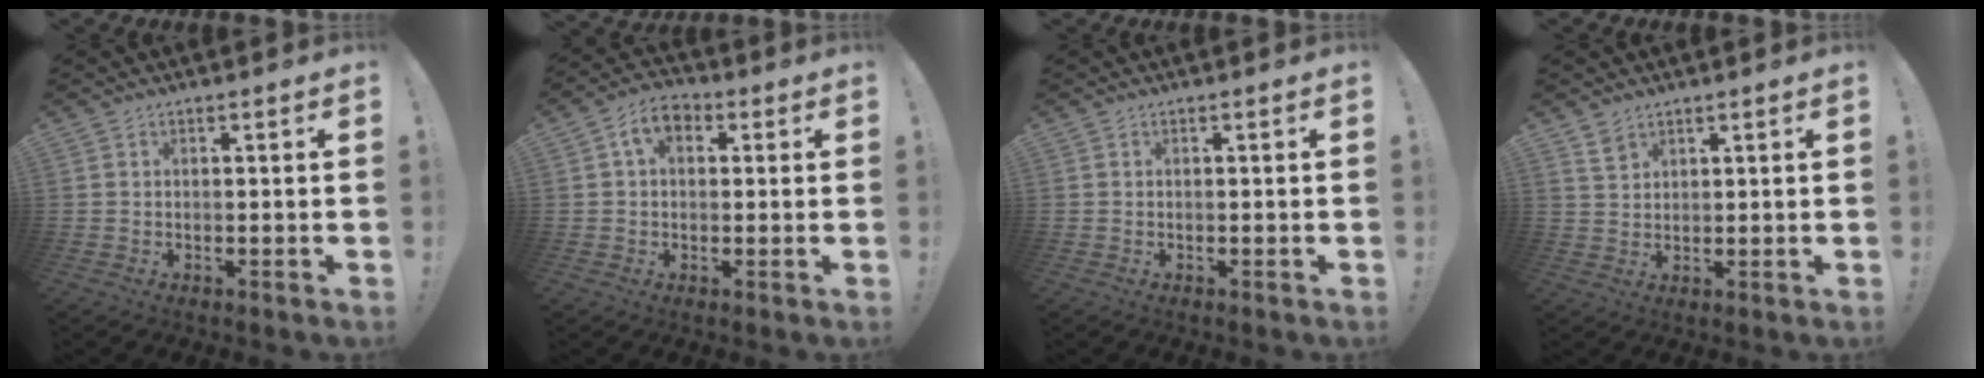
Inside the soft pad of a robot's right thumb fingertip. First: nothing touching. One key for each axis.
{"total": 7.6, "fx": 2.2, "fy": 5.0, "fz": 5.2, "tx": -0.087, "ty": 0.012, "tz": 0.042}
{"total": 0.0}
{"total": 4.0, "fx": 2.9, "fy": 2.4, "fz": 1.4, "tx": -0.011, "ty": -0.020, "tz": 0.052}